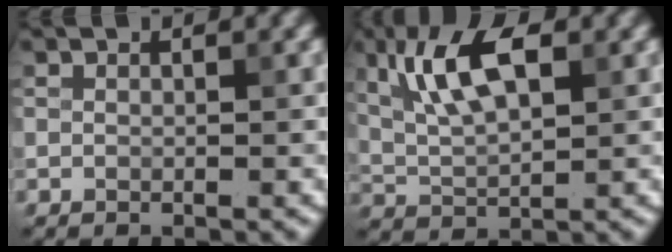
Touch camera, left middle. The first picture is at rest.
{"total": 6.7, "force": [2.5, 2.8, 5.6], "torque": [-0.107, 0.010, 0.044]}